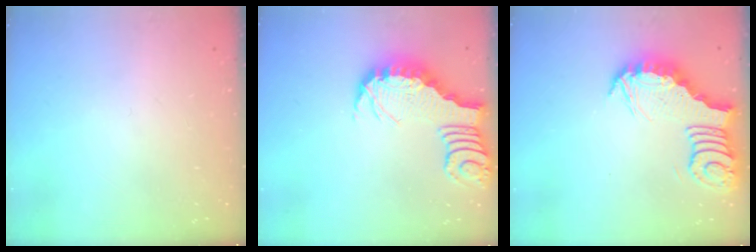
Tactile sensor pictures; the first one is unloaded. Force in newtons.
{"total": 3.0, "press": 2.9, "slide": 0.6}
{"total": 5.2, "press": 5.1, "slide": 0.8}